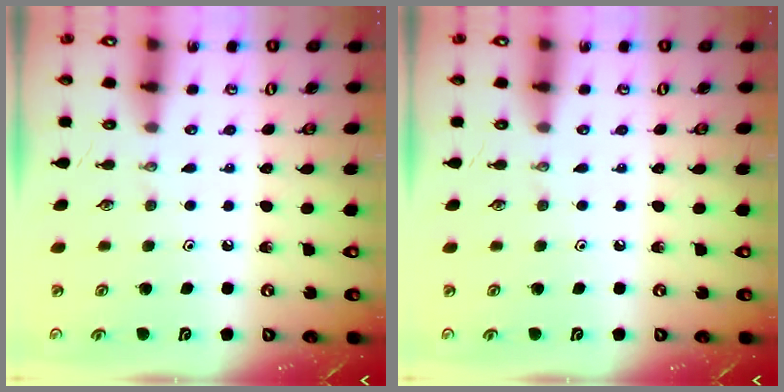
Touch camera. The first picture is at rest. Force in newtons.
{"total": 0.0}